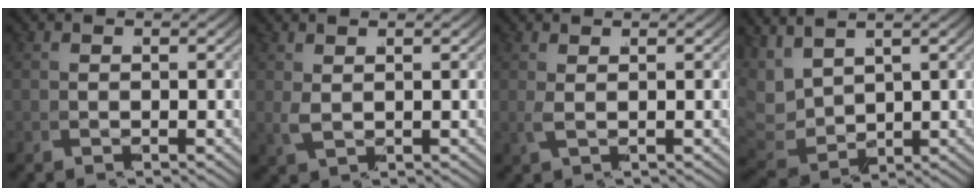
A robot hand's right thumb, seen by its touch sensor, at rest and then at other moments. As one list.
[{"total": 1.4, "force": [0.9, 0.3, 0.9], "torque": [-0.029, -0.005, 0.031]}, {"total": 1.2, "force": [0.7, 0.0, 0.9], "torque": [-0.033, -0.005, 0.022]}, {"total": 6.0, "force": [1.9, 4.3, 3.8], "torque": [-0.107, -0.023, 0.058]}]